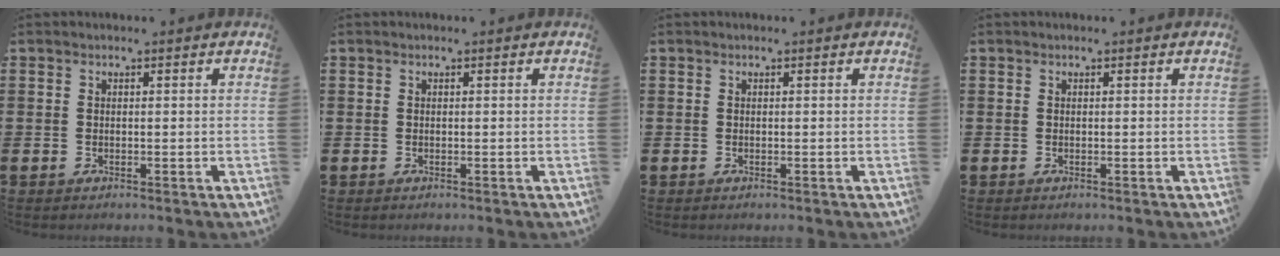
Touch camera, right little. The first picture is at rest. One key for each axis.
{"total": 0.0}
{"total": 0.0}
{"total": 0.0}